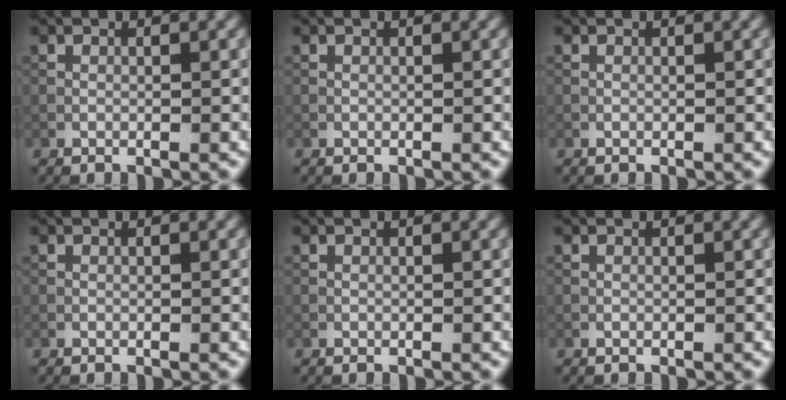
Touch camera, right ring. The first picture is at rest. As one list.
[{"total": 0.0}, {"total": 0.0}, {"total": 0.0}, {"total": 0.0}, {"total": 0.0}]